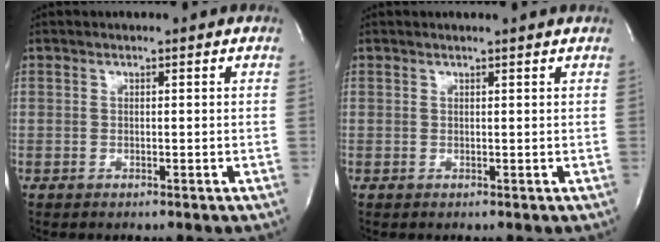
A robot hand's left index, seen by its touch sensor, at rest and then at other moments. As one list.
[{"total": 1.8, "force": [1.6, -0.3, 0.6], "torque": [-0.014, 0.005, 0.021]}]